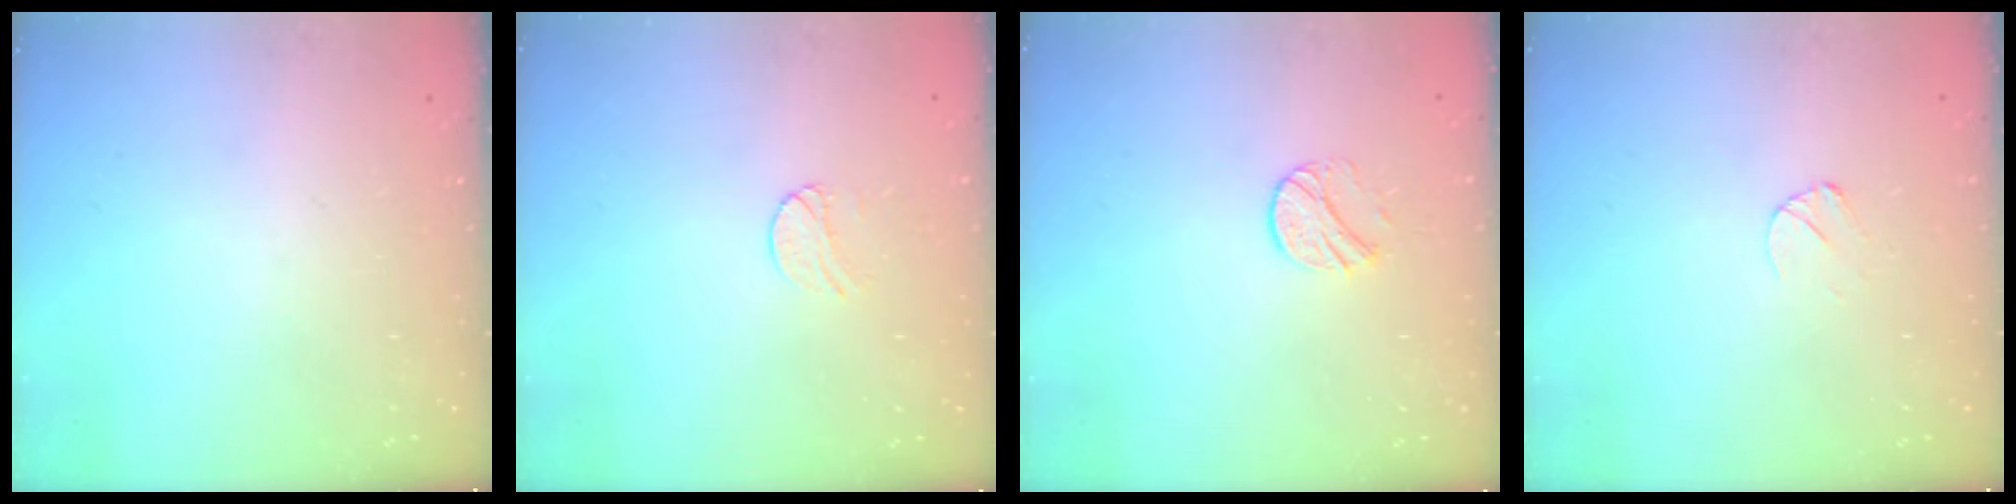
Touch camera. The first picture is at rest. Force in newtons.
{"total": 6.0, "press": 5.9, "slide": 0.6}
{"total": 8.0, "press": 8.0, "slide": 0.7}
{"total": 3.2, "press": 3.1, "slide": 0.4}